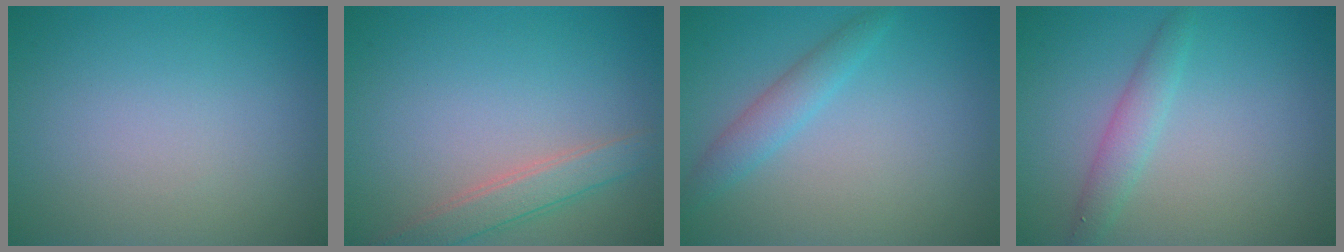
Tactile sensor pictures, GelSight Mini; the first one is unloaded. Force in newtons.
{"total": 2.7, "press": 2.7, "slide": 0.1}
{"total": 2.2, "press": 2.2, "slide": 0.1}
{"total": 2.1, "press": 2.1, "slide": 0.1}